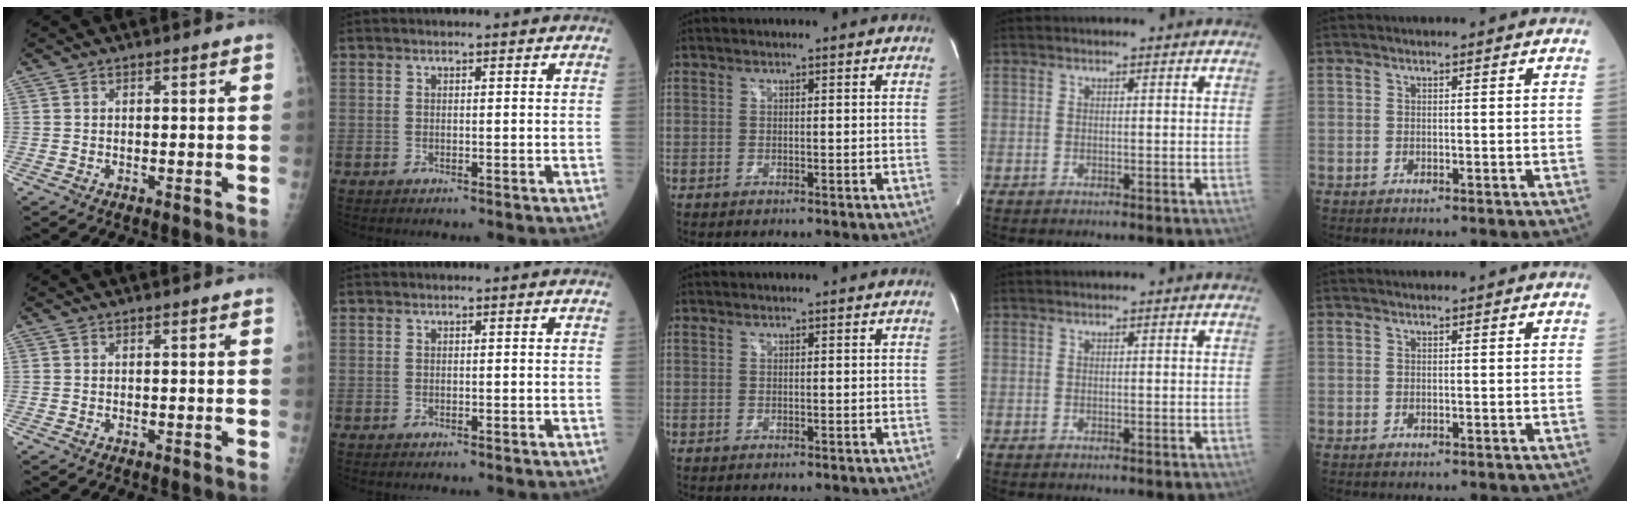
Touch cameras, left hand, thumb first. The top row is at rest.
{}